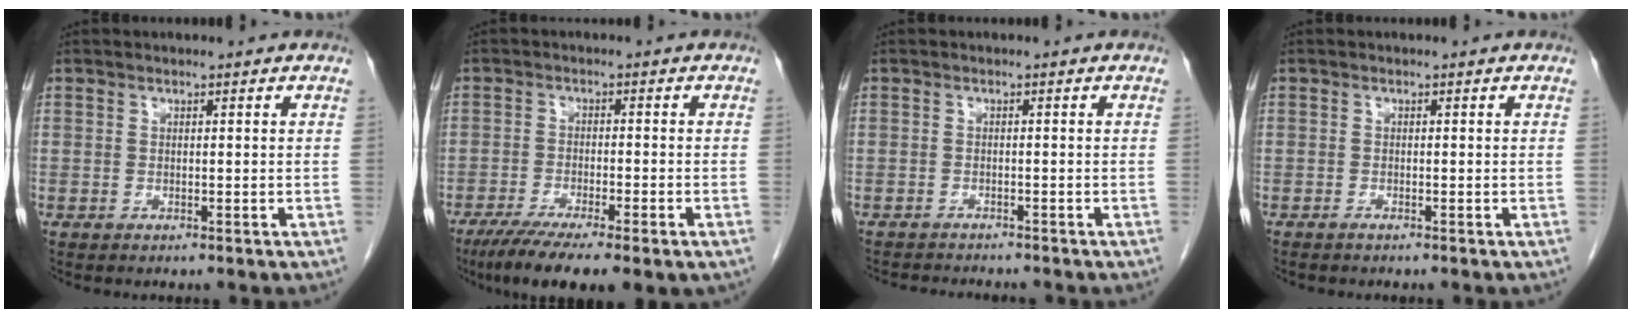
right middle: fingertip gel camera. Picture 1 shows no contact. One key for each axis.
{"total": 11.3, "fx": -7.6, "fy": 1.9, "fz": 8.2, "tx": -0.129, "ty": -0.024, "tz": -0.119}
{"total": 5.5, "fx": -5.2, "fy": 0.7, "fz": 1.7, "tx": -0.020, "ty": -0.009, "tz": -0.076}
{"total": 0.6, "fx": -0.5, "fy": -0.1, "fz": 0.3, "tx": -0.010, "ty": -0.001, "tz": -0.010}